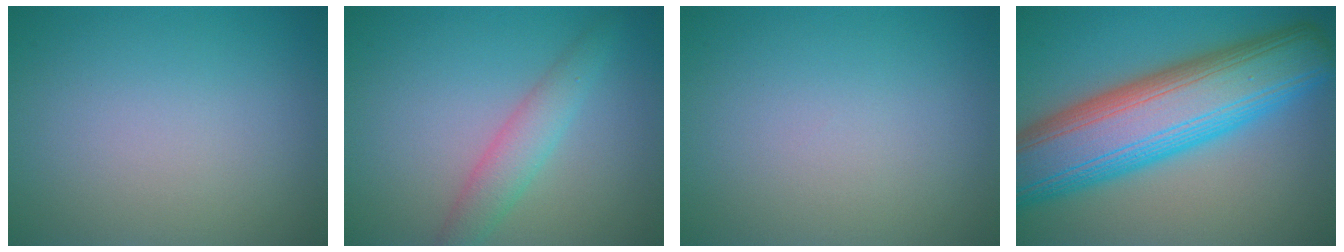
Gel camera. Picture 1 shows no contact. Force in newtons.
{"total": 2.9, "press": 2.9, "slide": 0.1}
{"total": 0.0}
{"total": 13.6, "press": 13.6, "slide": 0.1}